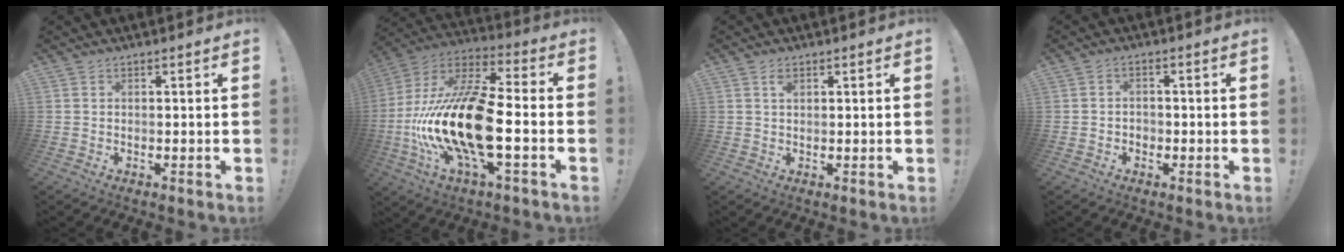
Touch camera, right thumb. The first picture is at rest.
{"total": 26.0, "force": [-5.4, 9.9, 23.4], "torque": [-0.477, 0.023, -0.086]}
{"total": 1.7, "force": [1.0, 1.2, 0.6], "torque": [0.010, -0.010, 0.014]}
{"total": 2.3, "force": [-1.1, 1.7, 1.1], "torque": [-0.017, 0.006, -0.021]}